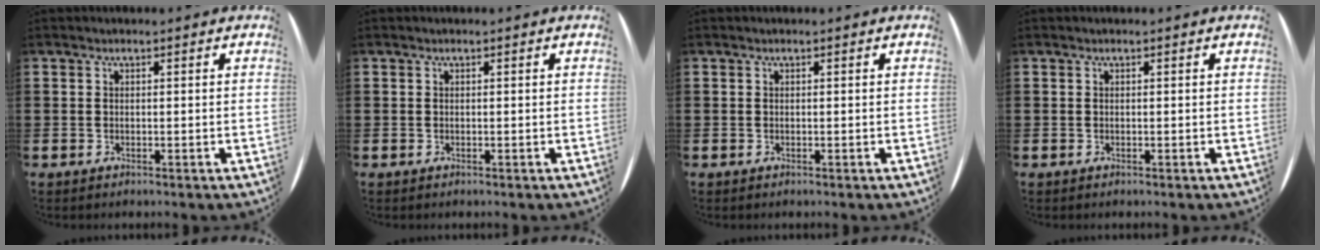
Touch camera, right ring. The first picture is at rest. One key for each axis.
{"total": 0.0}
{"total": 0.0}
{"total": 0.0}